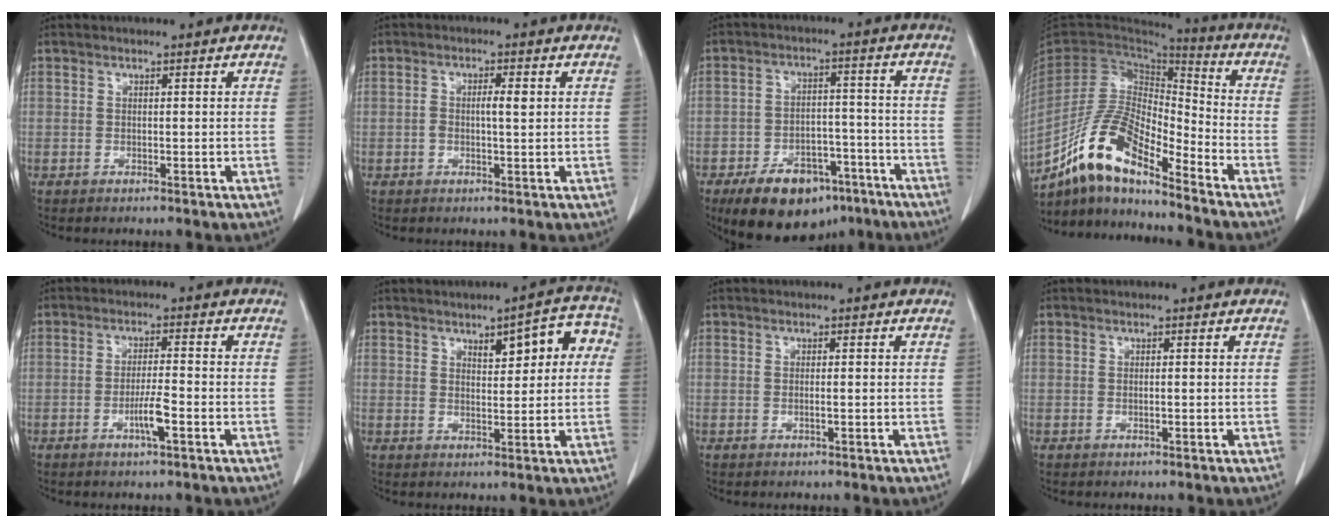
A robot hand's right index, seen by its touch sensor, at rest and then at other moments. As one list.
[{"total": 3.0, "force": [0.2, 0.7, 2.9], "torque": [-0.055, 0.010, 0.004]}, {"total": 14.0, "force": [-9.3, 7.3, 7.5], "torque": [-0.112, 0.012, -0.143]}, {"total": 14.1, "force": [-10.8, 3.4, 8.4], "torque": [-0.165, 0.015, -0.201]}, {"total": 4.2, "force": [-1.8, 0.1, 3.8], "torque": [-0.070, -0.004, -0.034]}, {"total": 7.8, "force": [2.6, 2.8, 6.8], "torque": [-0.074, 0.027, 0.032]}, {"total": 0.7, "force": [-0.2, 0.0, 0.7], "torque": [-0.013, 0.000, -0.002]}, {"total": 0.5, "force": [-0.1, 0.0, 0.5], "torque": [-0.010, 0.000, -0.001]}]